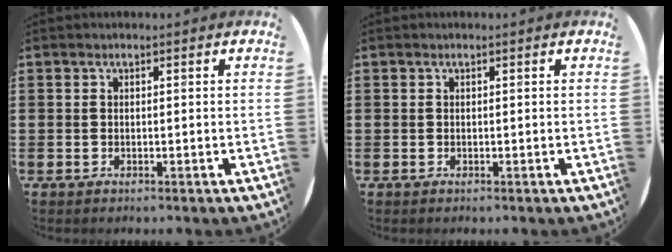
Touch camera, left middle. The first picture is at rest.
{"total": 0.0}